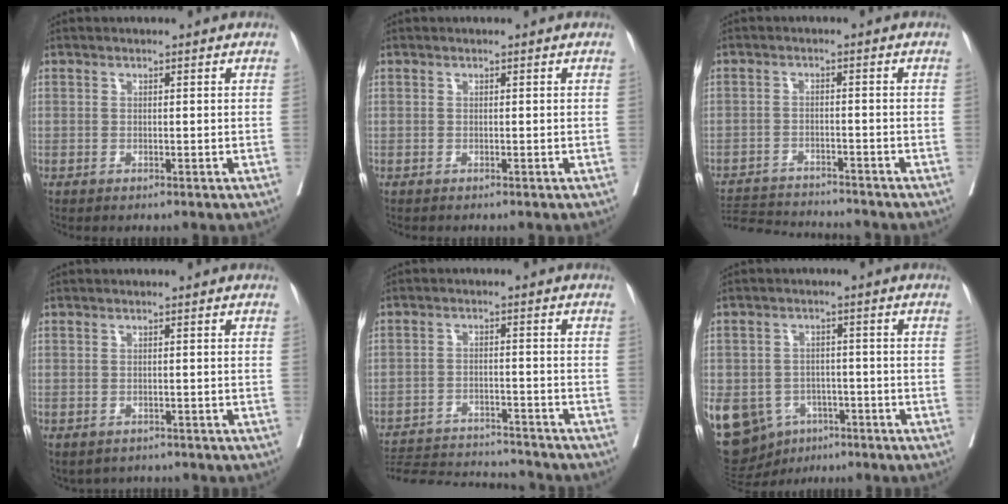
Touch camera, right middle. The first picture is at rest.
{"total": 0.7, "force": [-0.6, 0.0, 0.3], "torque": [0.000, 0.001, -0.007]}
{"total": 10.1, "force": [-9.9, 0.3, 2.0], "torque": [-0.034, 0.003, -0.155]}
{"total": 3.9, "force": [-3.2, 2.0, 1.1], "torque": [-0.011, 0.005, -0.038]}
{"total": 15.3, "force": [-14.8, 1.0, 3.6], "torque": [-0.069, -0.001, -0.214]}
{"total": 22.1, "force": [-9.8, 17.3, 9.8], "torque": [-0.300, -0.005, -0.137]}